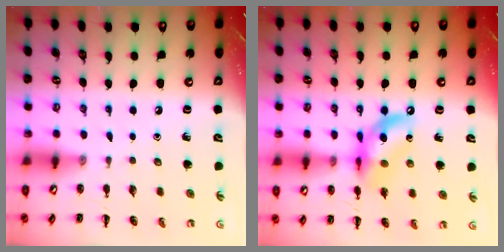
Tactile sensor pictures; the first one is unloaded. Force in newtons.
{"total": 13.3, "press": 12.9, "slide": 3.3}